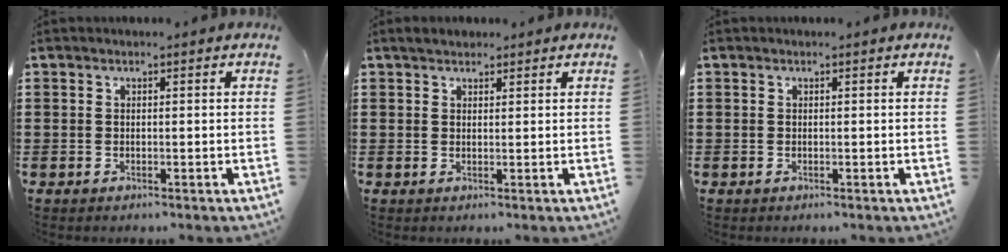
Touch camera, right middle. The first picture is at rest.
{"total": 1.5, "force": [1.4, 0.6, 0.1], "torque": [0.002, 0.002, 0.025]}
{"total": 0.0}